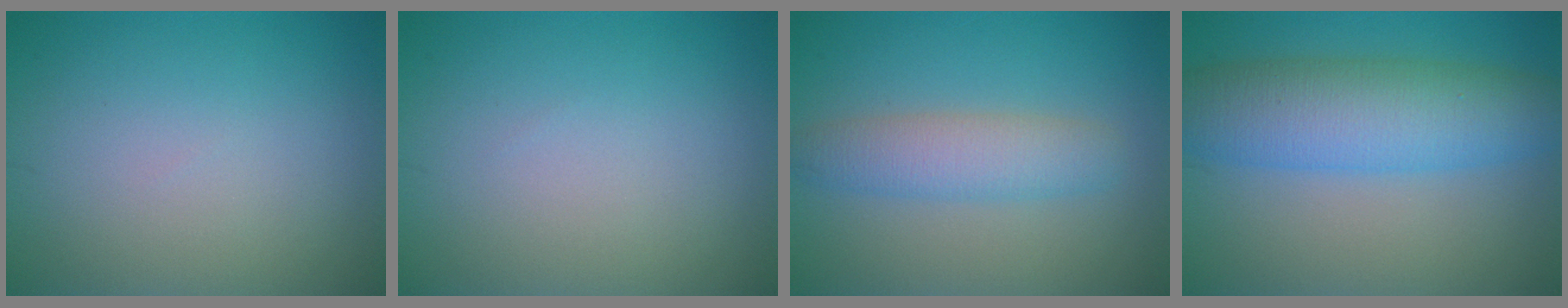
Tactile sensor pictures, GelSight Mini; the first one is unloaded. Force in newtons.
{"total": 0.0}
{"total": 3.7, "press": 3.7, "slide": 0.1}
{"total": 8.1, "press": 8.1, "slide": 0.2}